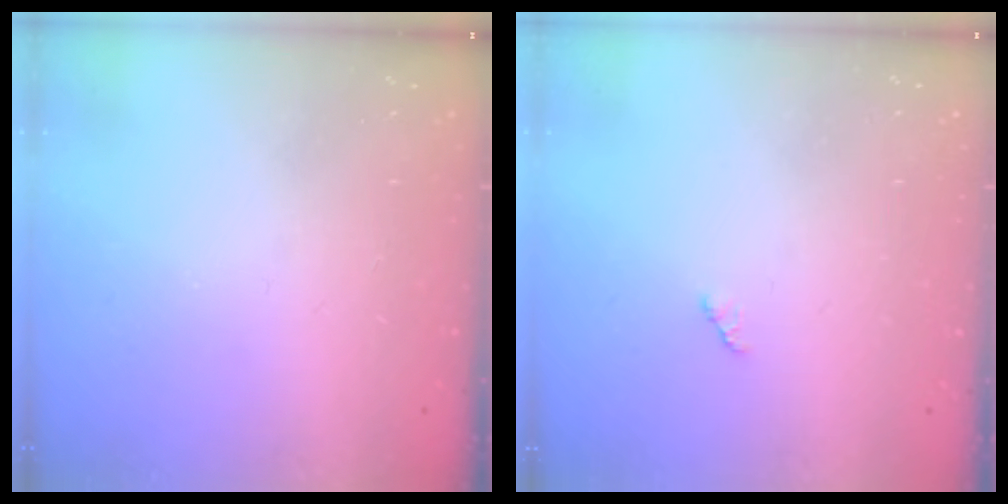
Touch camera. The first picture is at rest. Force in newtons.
{"total": 2.8, "press": 2.8, "slide": 0.4}